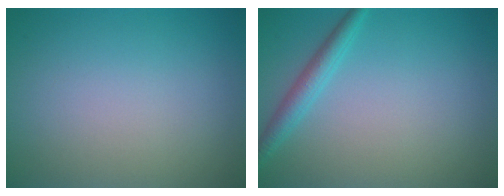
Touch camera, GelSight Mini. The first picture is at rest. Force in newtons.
{"total": 2.2, "press": 2.2, "slide": 0.1}